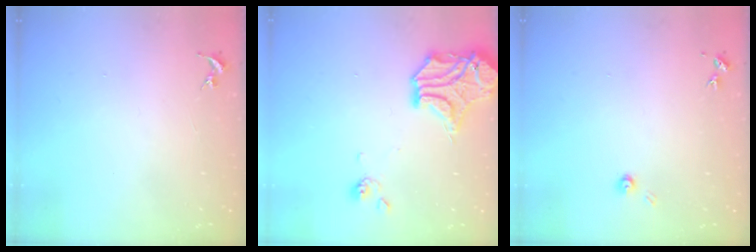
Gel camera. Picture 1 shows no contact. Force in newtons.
{"total": 16.4, "press": 16.1, "slide": 3.1}
{"total": 3.3, "press": 3.3, "slide": 0.2}